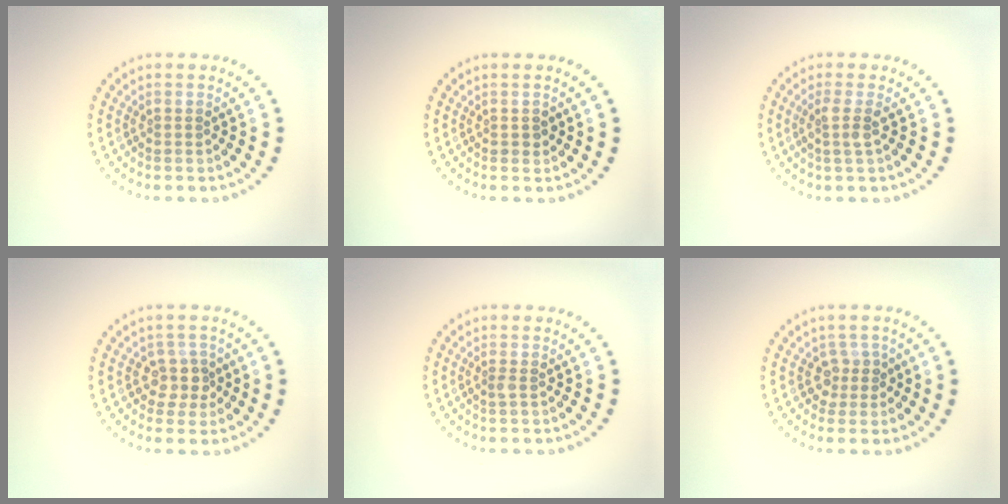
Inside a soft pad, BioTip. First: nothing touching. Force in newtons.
{"total": 0.8, "press": 0.8, "slide": 0.2}
{"total": 1.8, "press": 1.3, "slide": 1.2}
{"total": 2.5, "press": 2.2, "slide": 1.1}
{"total": 0.7, "press": 0.6, "slide": 0.3}
{"total": 1.9, "press": 1.4, "slide": 1.2}